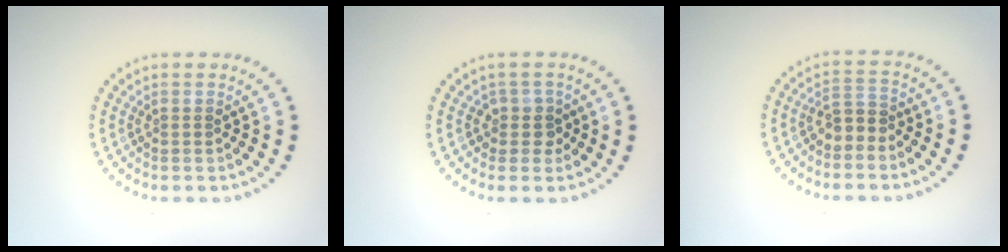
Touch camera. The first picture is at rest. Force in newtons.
{"total": 1.8, "press": 1.5, "slide": 1.0}
{"total": 2.0, "press": 1.8, "slide": 0.9}